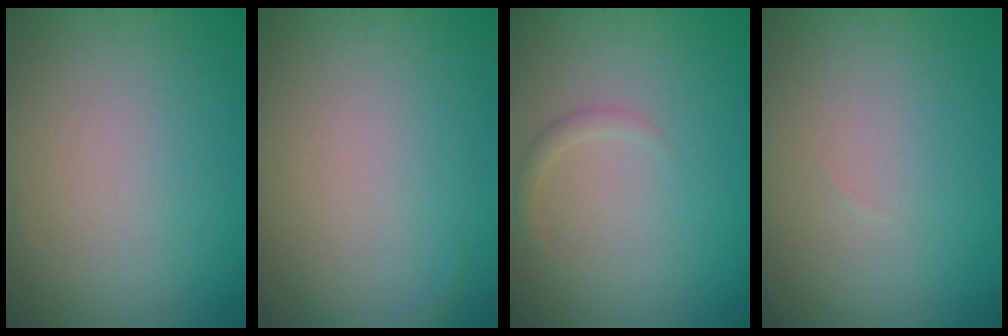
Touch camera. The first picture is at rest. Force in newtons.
{"total": 0.6, "press": 0.6, "slide": 0.1}
{"total": 0.9, "press": 0.9, "slide": 0.0}
{"total": 0.0}